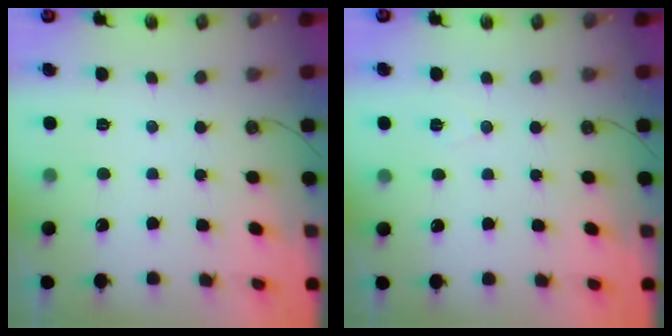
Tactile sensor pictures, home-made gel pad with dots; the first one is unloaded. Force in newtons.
{"total": 5.3, "press": 2.9, "slide": 4.4}